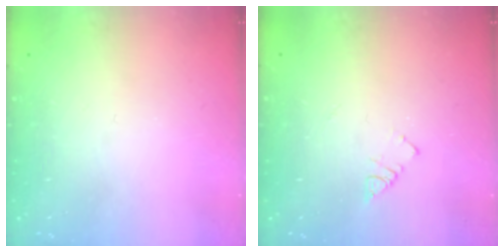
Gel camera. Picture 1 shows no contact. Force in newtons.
{"total": 3.9, "press": 3.9, "slide": 0.4}